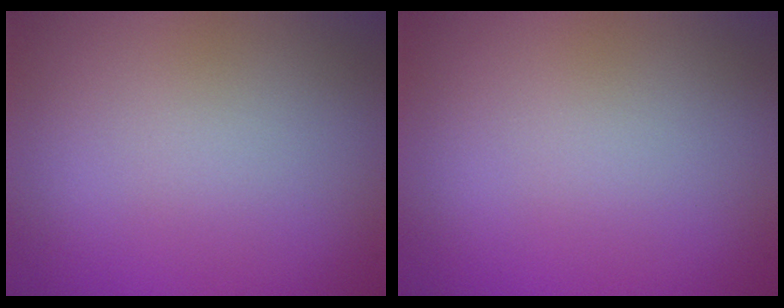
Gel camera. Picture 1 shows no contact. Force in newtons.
{"total": 0.0}